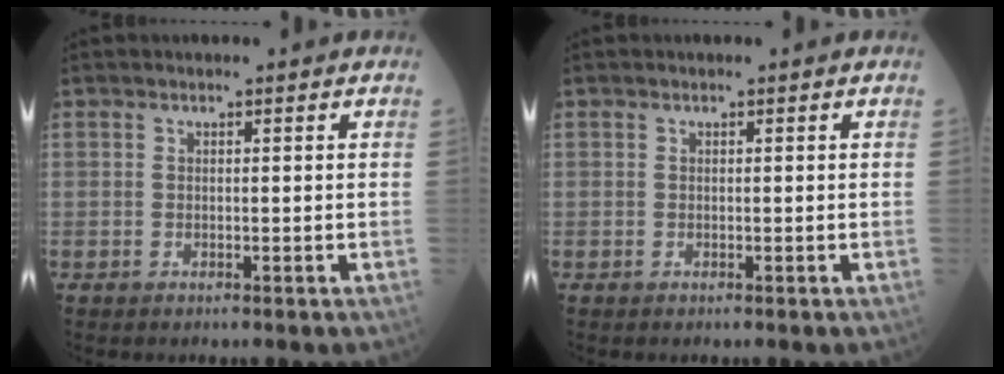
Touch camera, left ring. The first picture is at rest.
{"total": 0.0}